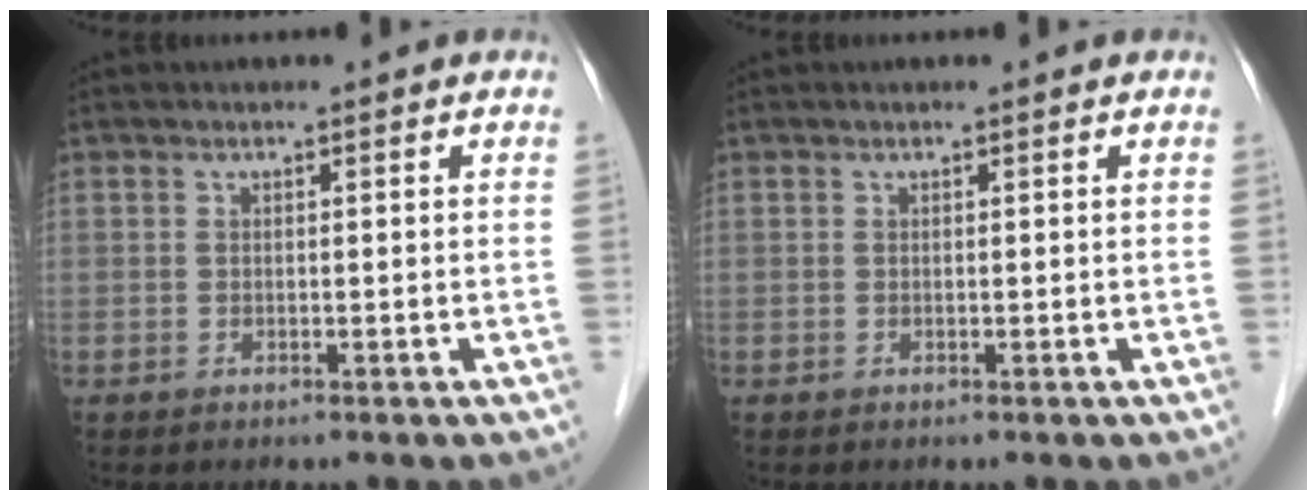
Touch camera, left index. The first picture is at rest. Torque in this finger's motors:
{"motor_torque": [0.00, 0.00, 0.00, 0.00]}